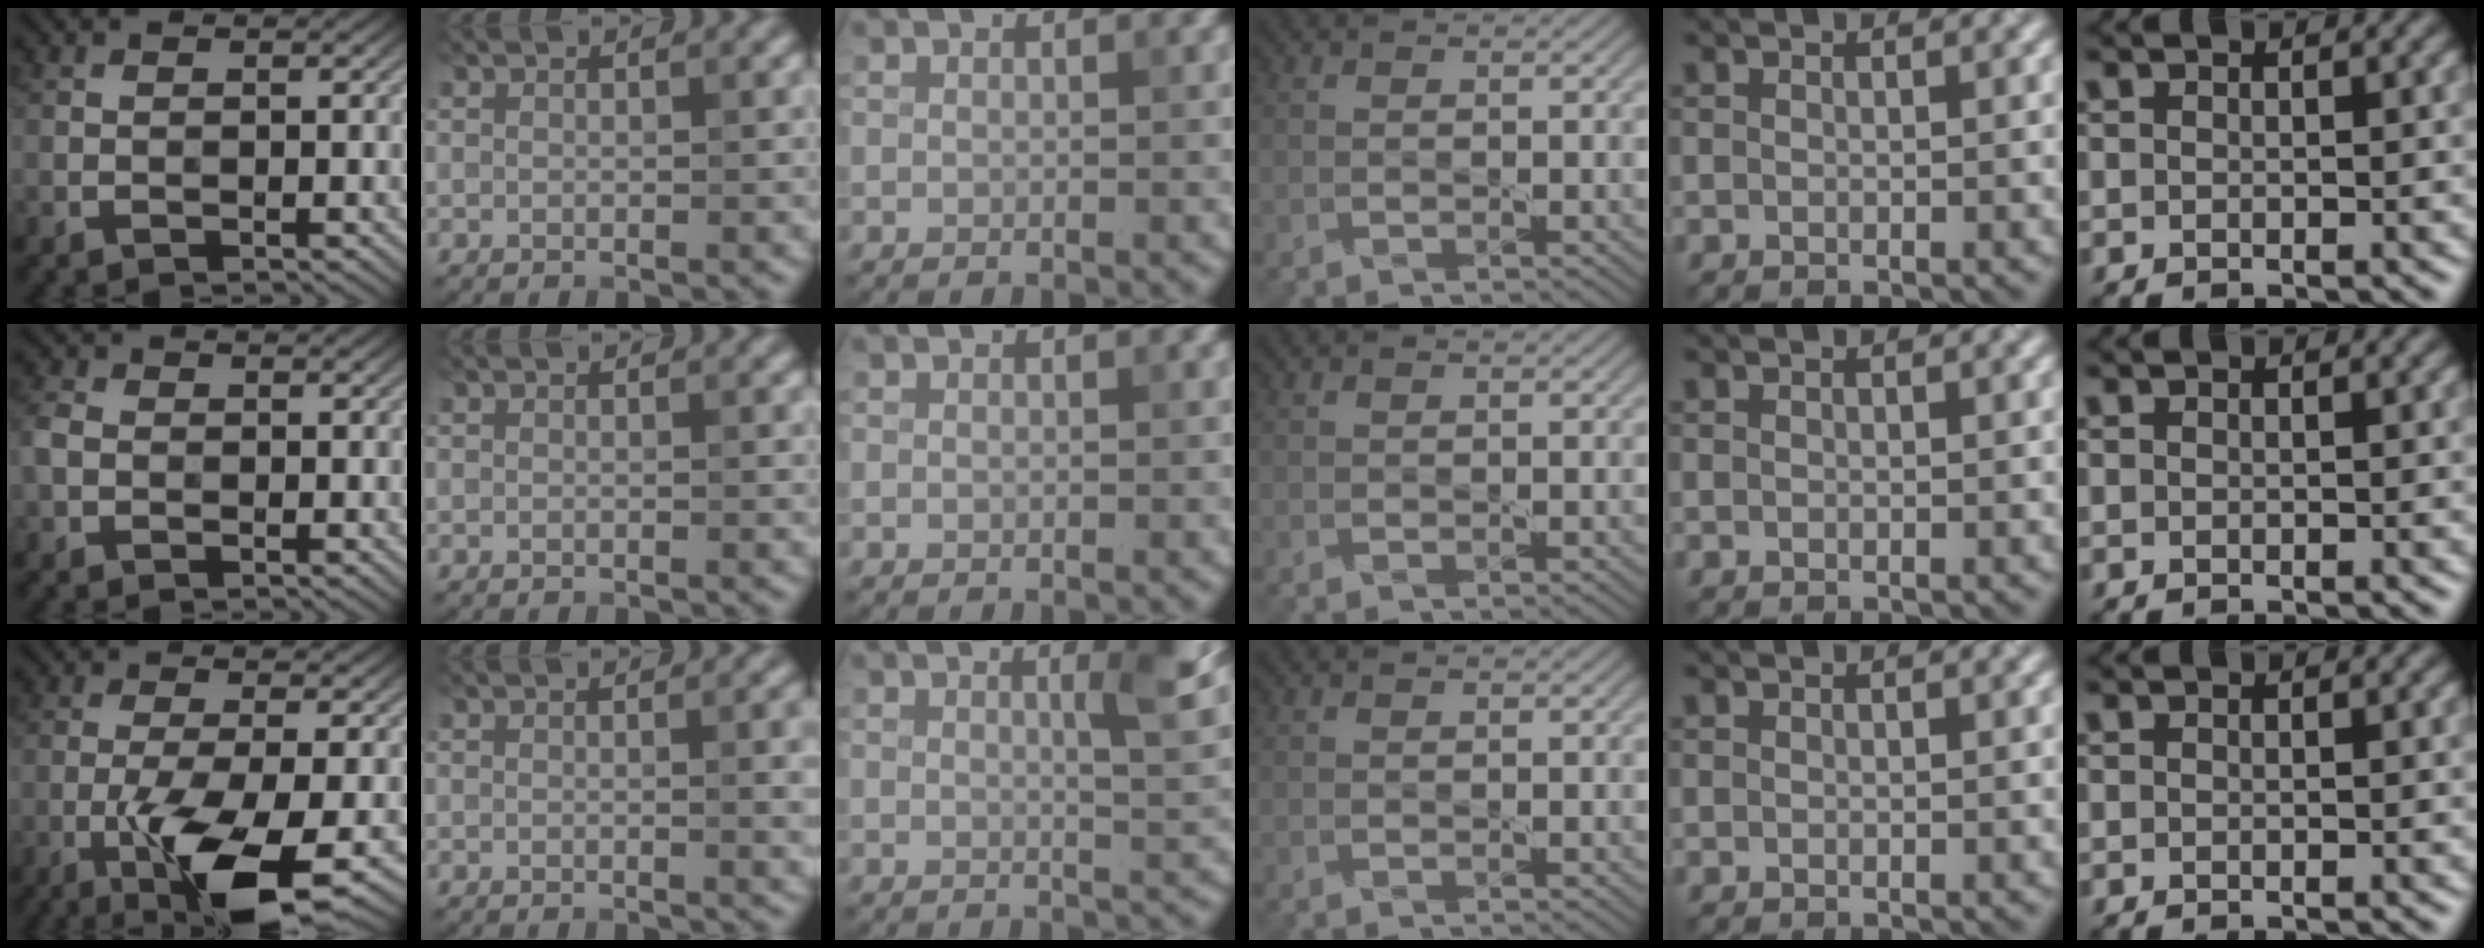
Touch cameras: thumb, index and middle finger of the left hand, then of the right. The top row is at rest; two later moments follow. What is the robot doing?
{"motion": "squeeze", "object": "paper clamp"}